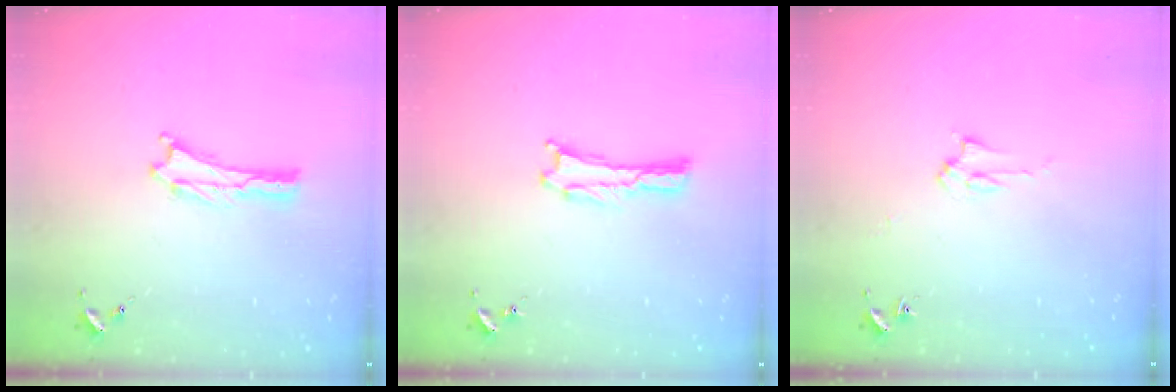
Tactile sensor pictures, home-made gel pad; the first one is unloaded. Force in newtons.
{"total": 0.0}
{"total": 2.8, "press": 2.8, "slide": 0.4}